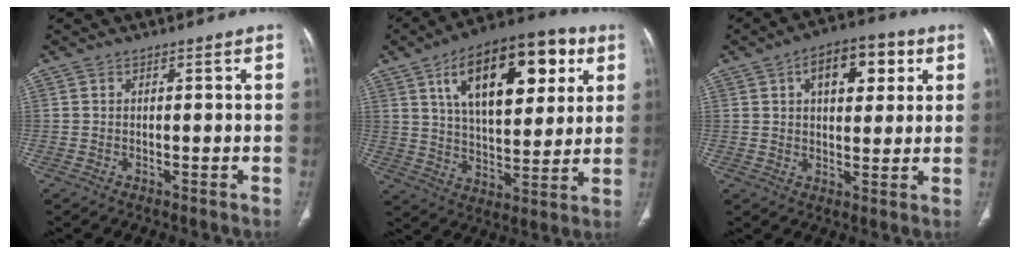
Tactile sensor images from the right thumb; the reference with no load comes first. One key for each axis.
{"total": 23.4, "fx": 9.1, "fy": 11.4, "fz": 18.4, "tx": -0.250, "ty": -0.009, "tz": 0.143}
{"total": 11.4, "fx": 4.2, "fy": 6.4, "fz": 8.5, "tx": -0.088, "ty": 0.008, "tz": 0.058}